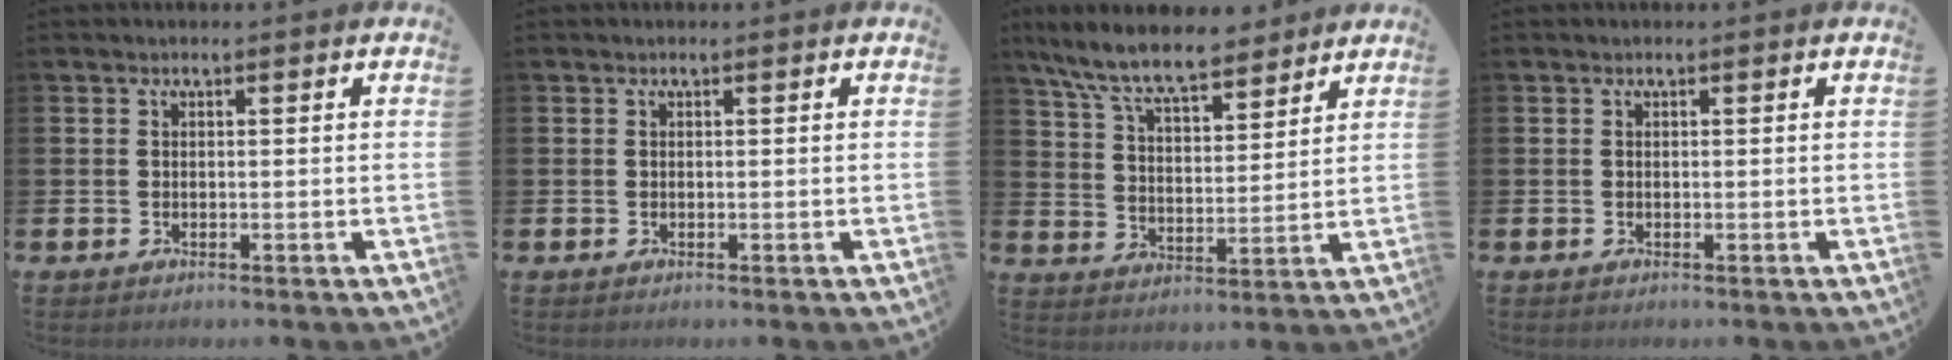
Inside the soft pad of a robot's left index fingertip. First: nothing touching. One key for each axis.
{"total": 0.0}
{"total": 9.4, "fx": 8.4, "fy": 2.1, "fz": 3.7, "tx": -0.102, "ty": -0.036, "tz": 0.152}
{"total": 0.0}